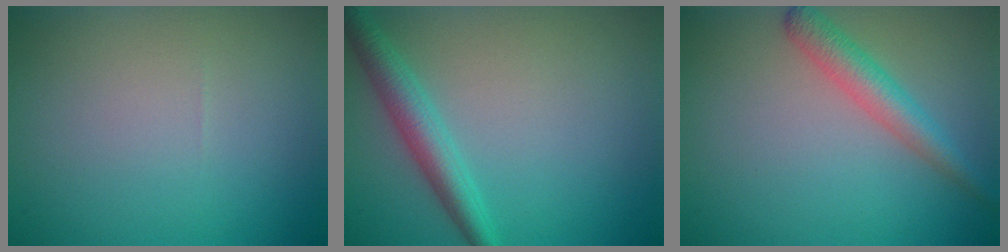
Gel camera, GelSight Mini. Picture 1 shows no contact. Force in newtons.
{"total": 3.5, "press": 3.5, "slide": 0.0}
{"total": 3.1, "press": 3.1, "slide": 0.1}